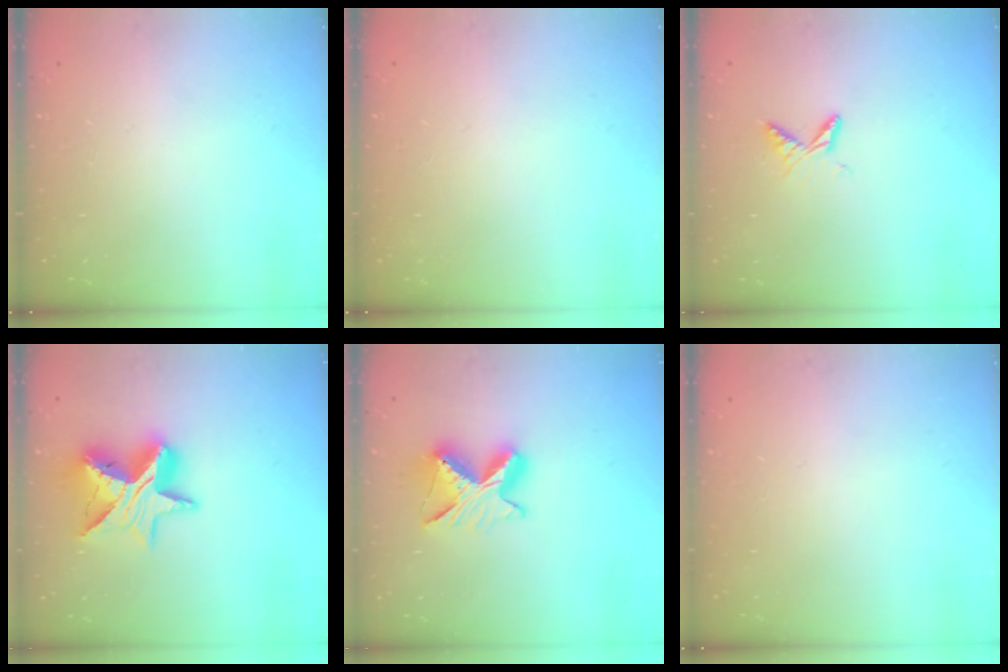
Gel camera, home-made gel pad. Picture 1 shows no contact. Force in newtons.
{"total": 0.0}
{"total": 5.8, "press": 5.7, "slide": 0.7}
{"total": 14.6, "press": 14.5, "slide": 1.0}
{"total": 9.3, "press": 9.3, "slide": 0.9}
{"total": 0.0}